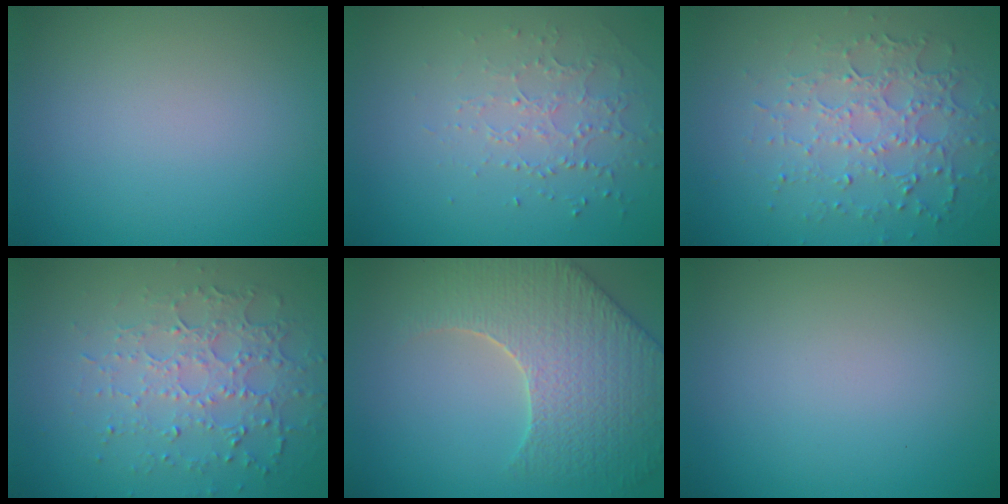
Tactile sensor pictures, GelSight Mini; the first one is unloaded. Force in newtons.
{"total": 1.5, "press": 1.2, "slide": 0.9}
{"total": 5.0, "press": 3.5, "slide": 3.6}
{"total": 5.0, "press": 3.5, "slide": 3.6}
{"total": 7.1, "press": 5.9, "slide": 4.0}
{"total": 0.0}